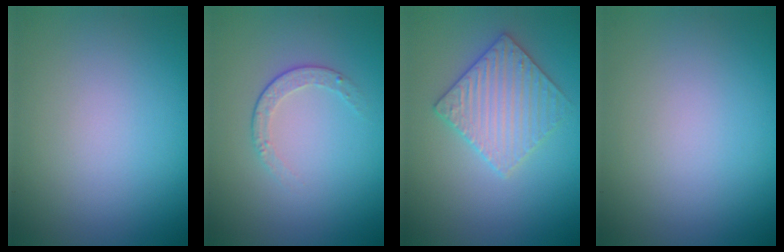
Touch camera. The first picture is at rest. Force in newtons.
{"total": 1.6, "press": 1.2, "slide": 1.1}
{"total": 3.5, "press": 3.5, "slide": 0.4}
{"total": 0.0}